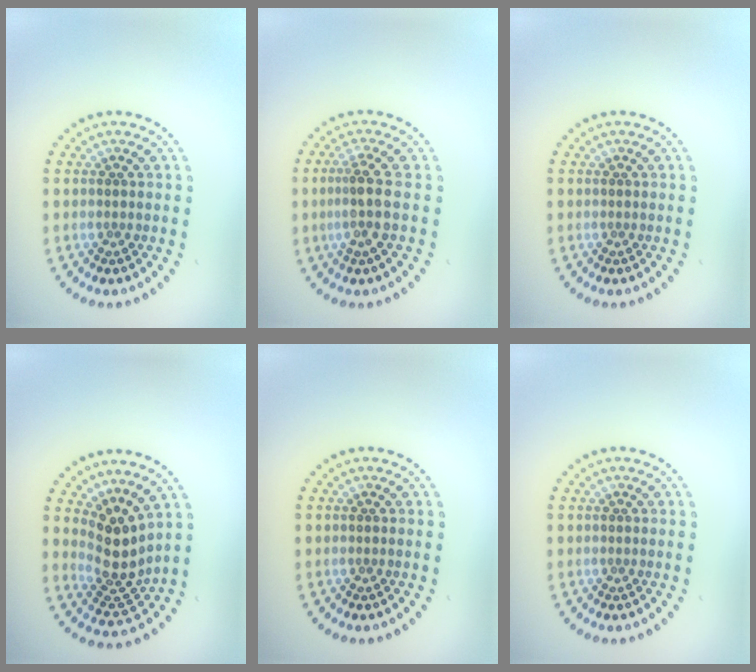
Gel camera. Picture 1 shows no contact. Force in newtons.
{"total": 2.5, "press": 1.9, "slide": 1.7}
{"total": 0.0}
{"total": 4.0, "press": 2.9, "slide": 2.7}
{"total": 0.0}
{"total": 0.0}